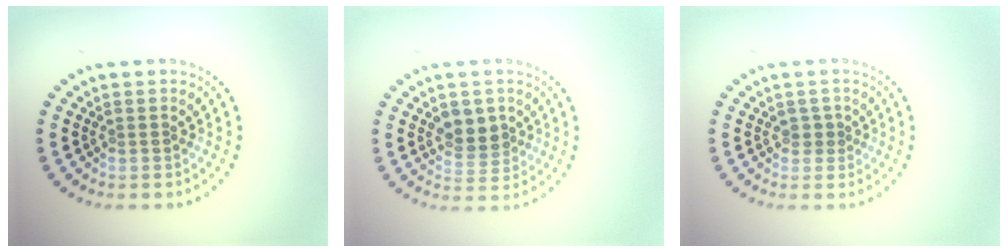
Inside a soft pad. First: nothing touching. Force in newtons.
{"total": 2.7, "press": 2.6, "slide": 0.9}
{"total": 0.7, "press": 0.5, "slide": 0.5}